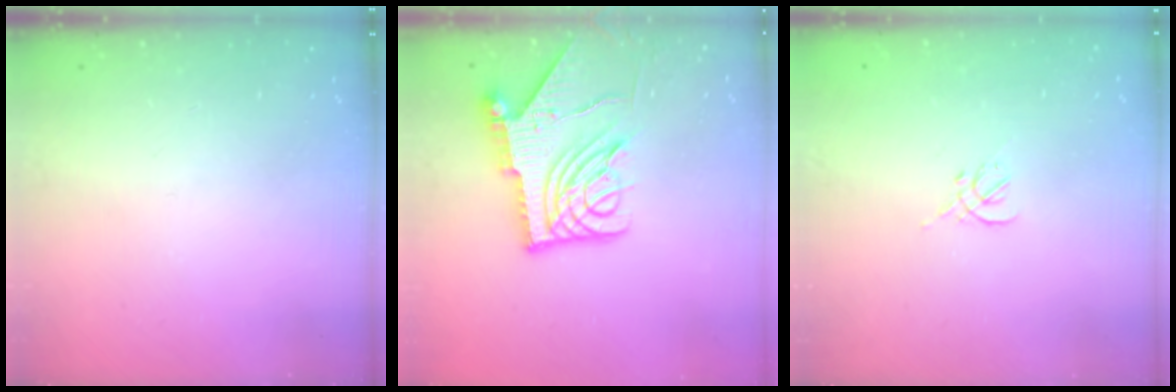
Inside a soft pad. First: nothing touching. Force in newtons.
{"total": 13.5, "press": 13.4, "slide": 1.6}
{"total": 0.0}